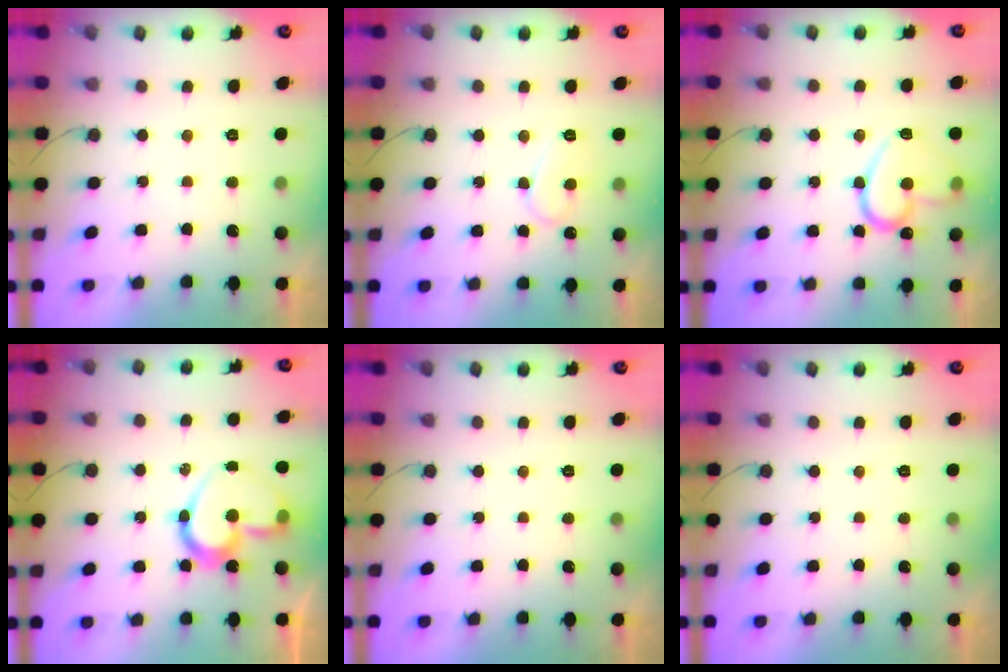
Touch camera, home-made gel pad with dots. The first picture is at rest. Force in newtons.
{"total": 8.6, "press": 8.5, "slide": 0.8}
{"total": 15.9, "press": 15.8, "slide": 0.8}
{"total": 15.7, "press": 15.6, "slide": 0.9}
{"total": 0.0}
{"total": 0.0}